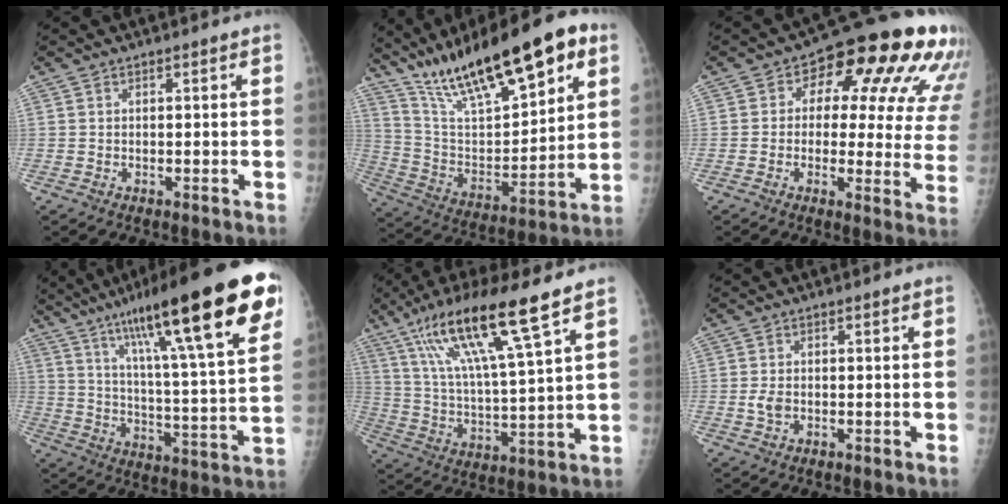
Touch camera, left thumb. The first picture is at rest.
{"total": 26.4, "force": [16.0, 8.4, 19.2], "torque": [-0.291, -0.032, 0.280]}
{"total": 20.4, "force": [7.8, 9.8, 16.2], "torque": [-0.162, 0.004, 0.090]}
{"total": 29.8, "force": [16.5, 5.0, 24.3], "torque": [-0.367, -0.028, 0.260]}
{"total": 17.8, "force": [10.8, 1.6, 14.1], "torque": [-0.259, -0.036, 0.199]}
{"total": 2.1, "force": [-0.5, 1.4, 1.5], "torque": [-0.026, 0.001, -0.009]}